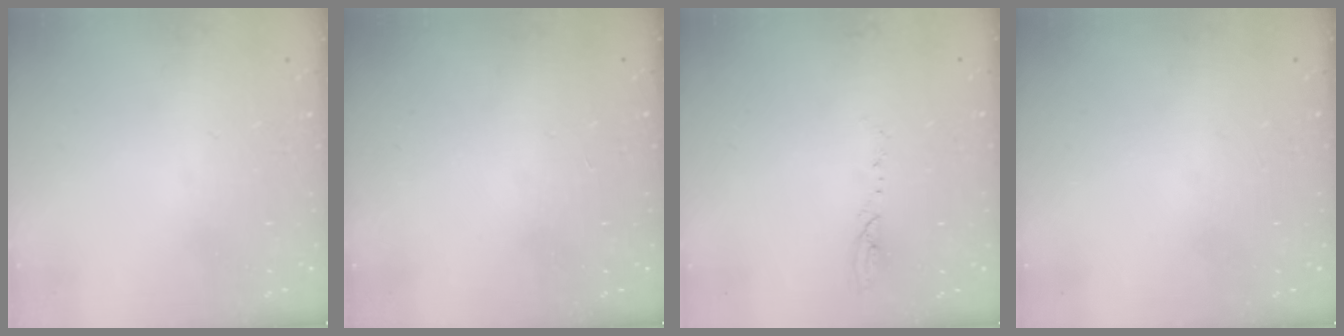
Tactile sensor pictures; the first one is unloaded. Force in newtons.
{"total": 0.0}
{"total": 4.7, "press": 4.7, "slide": 0.5}
{"total": 0.0}